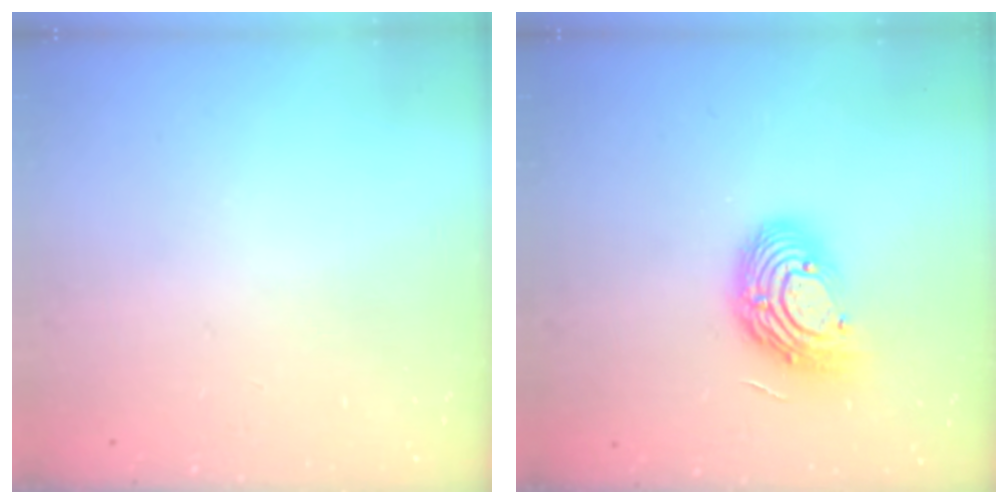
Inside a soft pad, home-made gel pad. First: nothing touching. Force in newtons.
{"total": 13.0, "press": 12.9, "slide": 1.0}